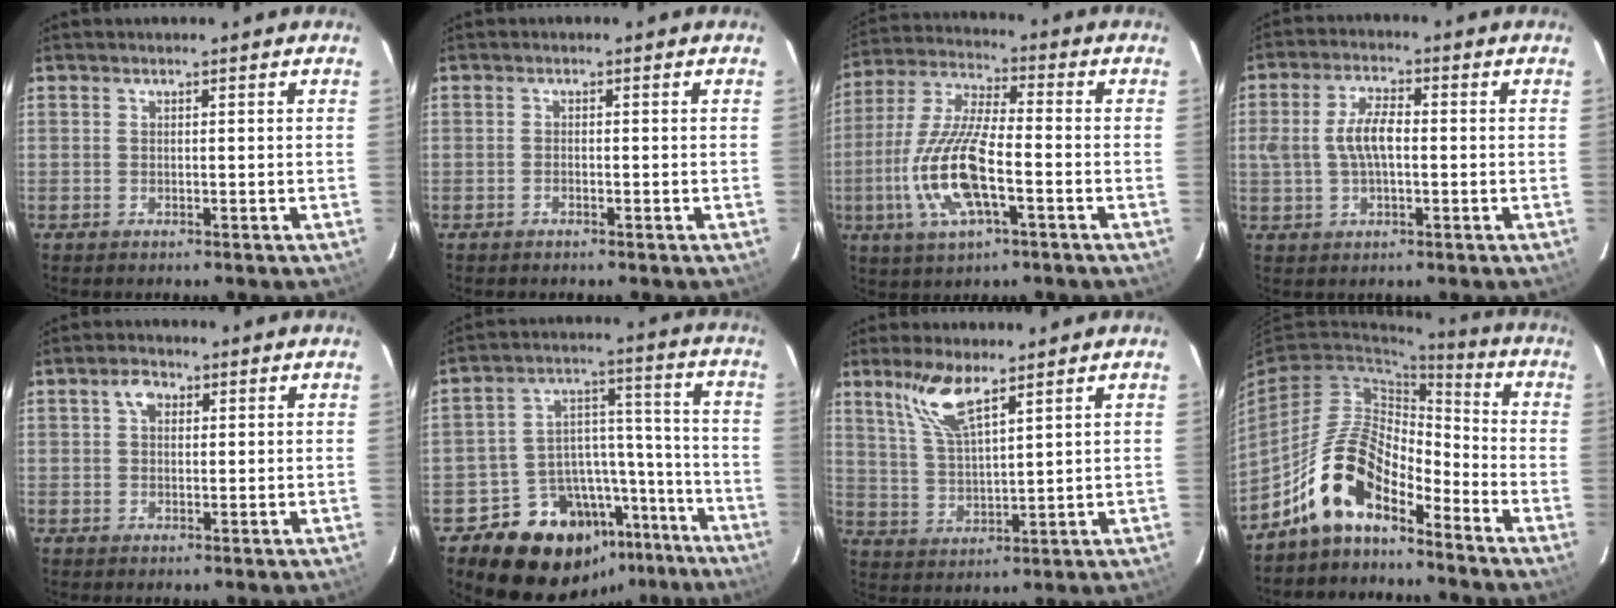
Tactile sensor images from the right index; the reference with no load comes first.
{"total": 0.6, "force": [-0.4, 0.3, 0.3], "torque": [-0.004, 0.002, -0.009]}
{"total": 14.9, "force": [-4.5, 4.5, 13.5], "torque": [-0.287, -0.007, -0.088]}
{"total": 6.5, "force": [-0.2, 3.2, 5.7], "torque": [-0.113, 0.010, 0.001]}
{"total": 3.0, "force": [1.0, 2.1, 1.8], "torque": [-0.031, 0.012, 0.018]}
{"total": 17.9, "force": [-13.2, 11.0, 5.1], "torque": [-0.091, 0.078, -0.174]}
{"total": 8.4, "force": [5.7, 2.1, 5.8], "torque": [-0.121, 0.004, 0.123]}
{"total": 11.9, "force": [-8.5, 4.7, 6.9], "torque": [-0.137, 0.022, -0.166]}